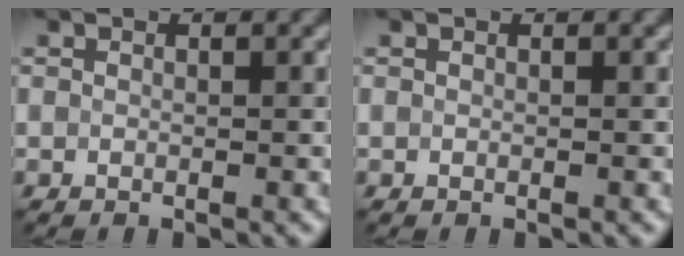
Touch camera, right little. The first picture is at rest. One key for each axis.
{"total": 0.0}